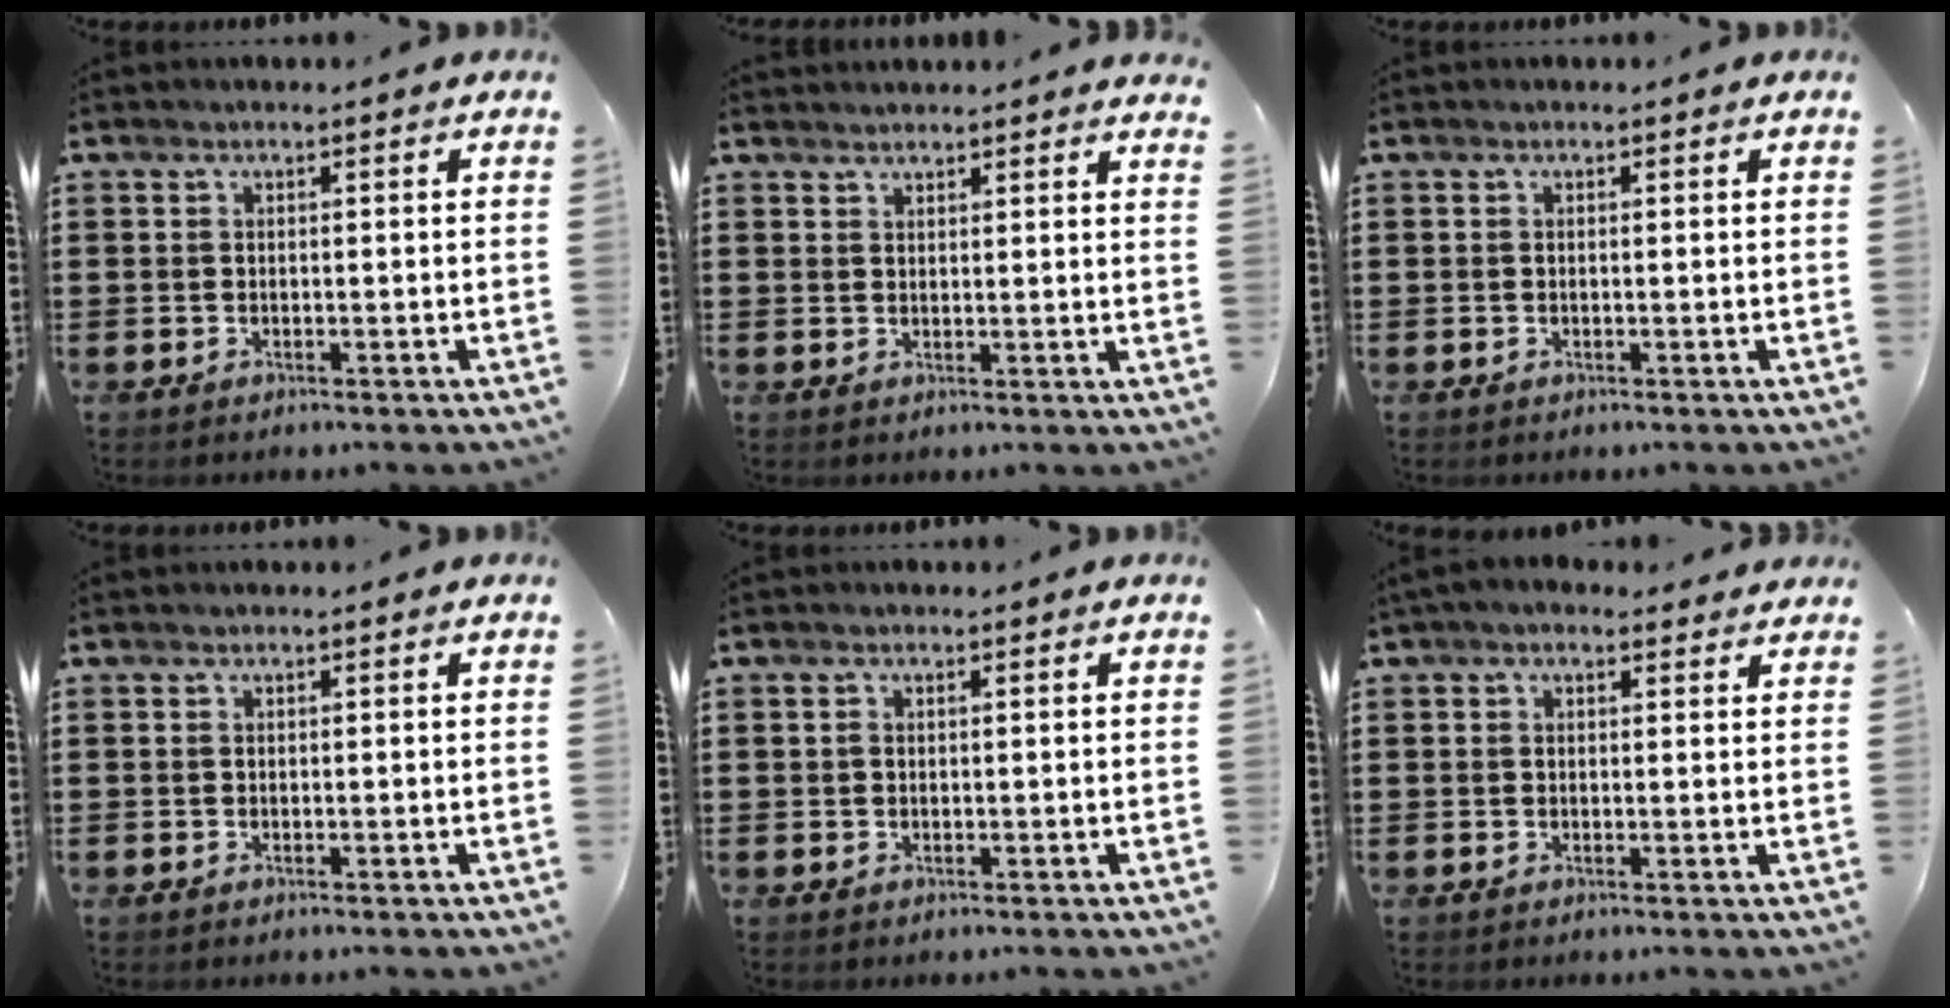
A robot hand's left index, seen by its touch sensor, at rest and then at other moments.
{"total": 2.2, "force": [2.2, -0.1, -0.1], "torque": [-0.002, -0.003, 0.043]}
{"total": 0.0}
{"total": 0.0}
{"total": 0.8, "force": [0.2, 0.6, 0.5], "torque": [-0.012, 0.005, 0.003]}
{"total": 2.2, "force": [1.5, 1.1, 1.1], "torque": [-0.026, 0.008, 0.028]}